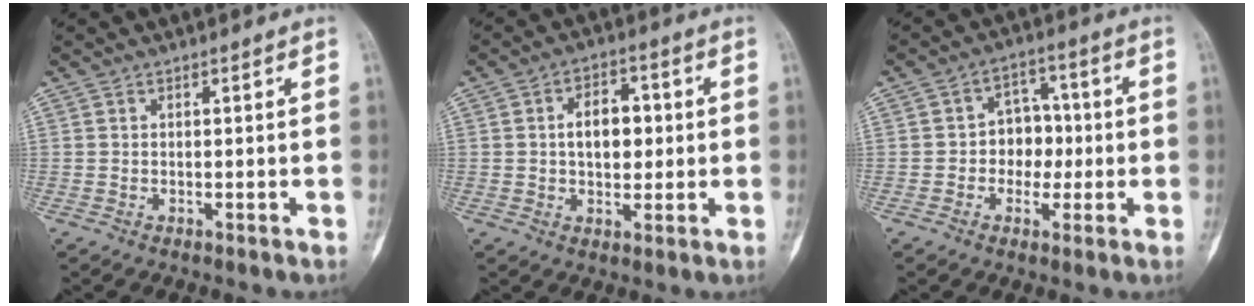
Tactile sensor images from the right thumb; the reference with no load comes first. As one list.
[{"total": 8.0, "force": [0.7, 5.1, 6.2], "torque": [-0.068, 0.008, 0.010]}, {"total": 7.2, "force": [-0.6, 5.8, 4.1], "torque": [-0.013, 0.020, -0.018]}]